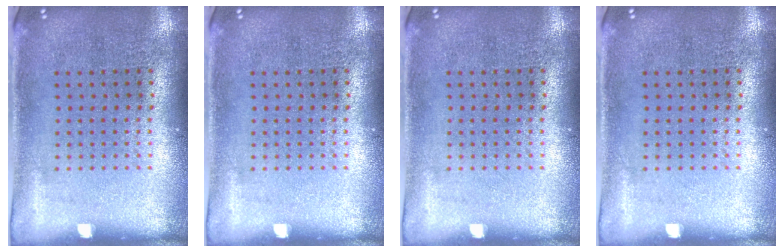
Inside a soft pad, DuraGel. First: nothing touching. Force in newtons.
{"total": 0.0}
{"total": 0.0}
{"total": 0.0}